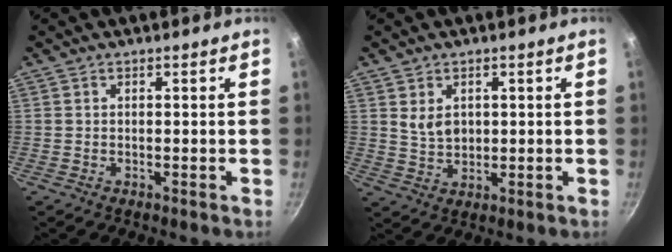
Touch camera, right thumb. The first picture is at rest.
{"total": 4.4, "force": [1.2, 3.1, 2.9], "torque": [-0.039, -0.012, 0.029]}